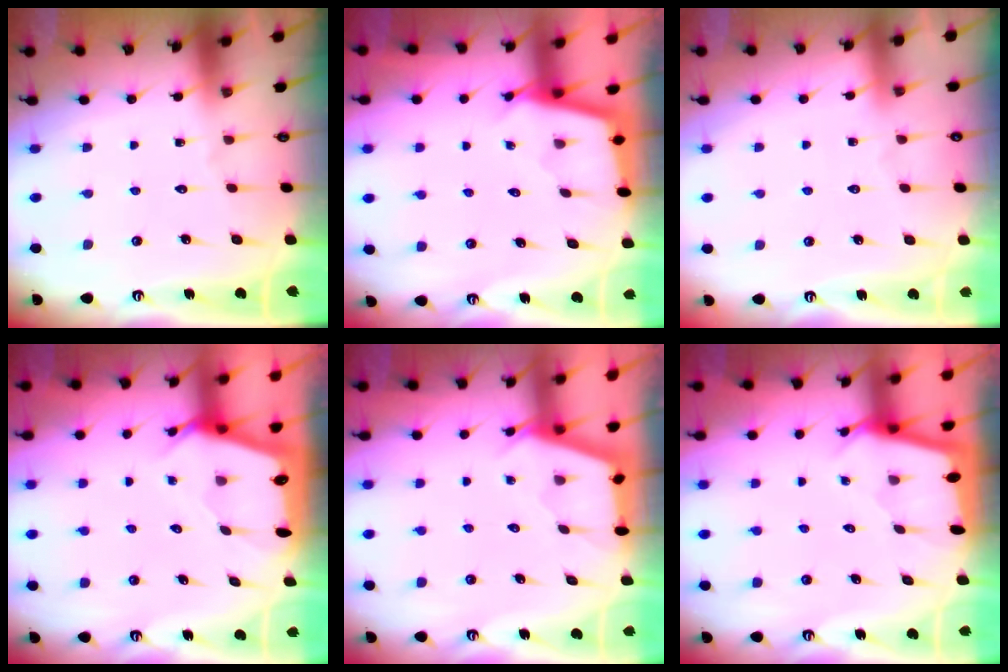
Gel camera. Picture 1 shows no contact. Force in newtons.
{"total": 2.3, "press": 2.3, "slide": 0.2}
{"total": 3.5, "press": 3.5, "slide": 0.5}
{"total": 2.5, "press": 2.5, "slide": 0.2}
{"total": 2.6, "press": 2.6, "slide": 0.3}
{"total": 2.2, "press": 2.2, "slide": 0.3}